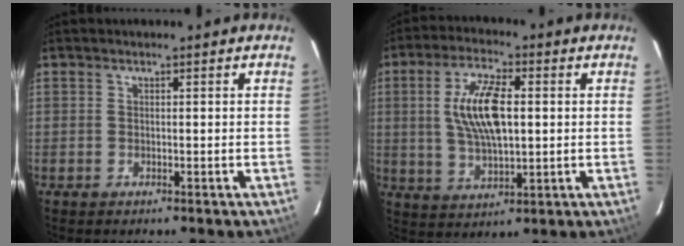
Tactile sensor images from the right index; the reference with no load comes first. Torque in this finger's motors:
{"motor_torque": [0.97, 0.44, 0.64, 0.21]}